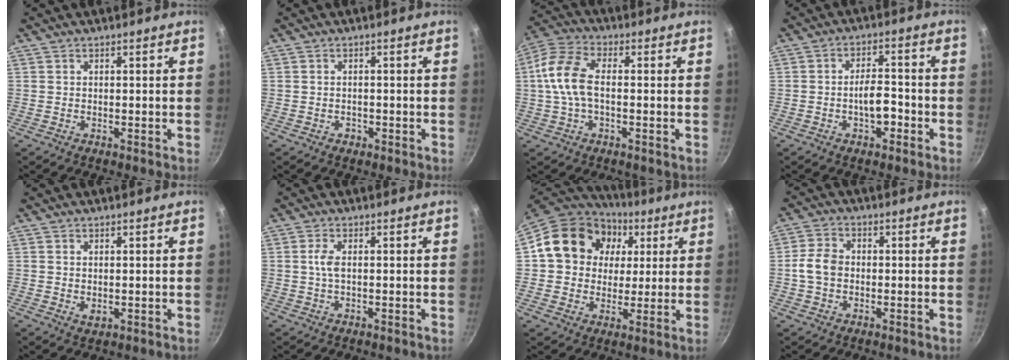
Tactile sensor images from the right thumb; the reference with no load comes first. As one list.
[{"total": 1.2, "force": [-0.6, 0.9, 0.5], "torque": [-0.007, 0.003, -0.005]}, {"total": 10.2, "force": [0.0, 5.4, 8.6], "torque": [-0.182, 0.028, -0.014]}, {"total": 5.9, "force": [-2.2, 2.8, 4.7], "torque": [-0.057, 0.027, -0.036]}, {"total": 1.9, "force": [0.2, 1.2, 1.4], "torque": [-0.023, -0.003, 0.005]}, {"total": 2.5, "force": [0.2, 1.0, 2.3], "torque": [-0.058, 0.004, 0.003]}, {"total": 18.0, "force": [4.6, 15.1, 8.8], "torque": [-0.134, 0.015, 0.067]}, {"total": 5.6, "force": [-0.4, 4.3, 3.5], "torque": [-0.059, 0.015, -0.015]}]